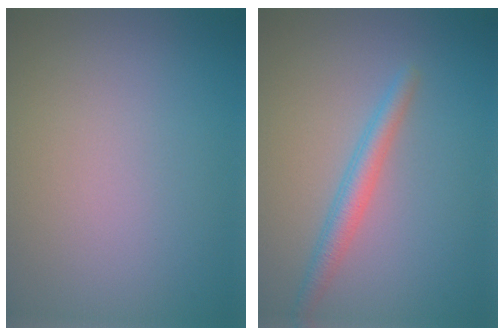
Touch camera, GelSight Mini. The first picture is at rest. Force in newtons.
{"total": 2.4, "press": 2.4, "slide": 0.0}